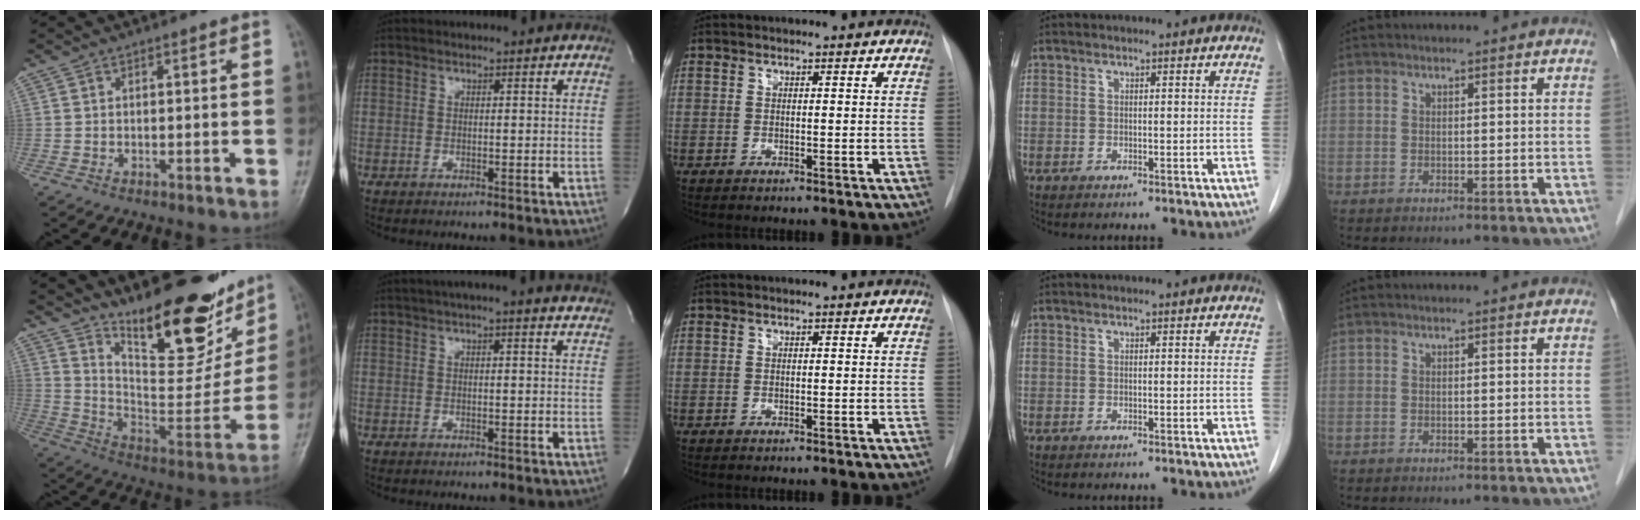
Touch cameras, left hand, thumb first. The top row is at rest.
{"thumb": {"total": 26.1, "force": [18.1, 9.3, 16.4], "torque": [-0.196, -0.101, 0.280]}, "index": {"total": 8.5, "force": [7.2, 0.6, 4.4], "torque": [-0.063, 0.015, 0.072]}}